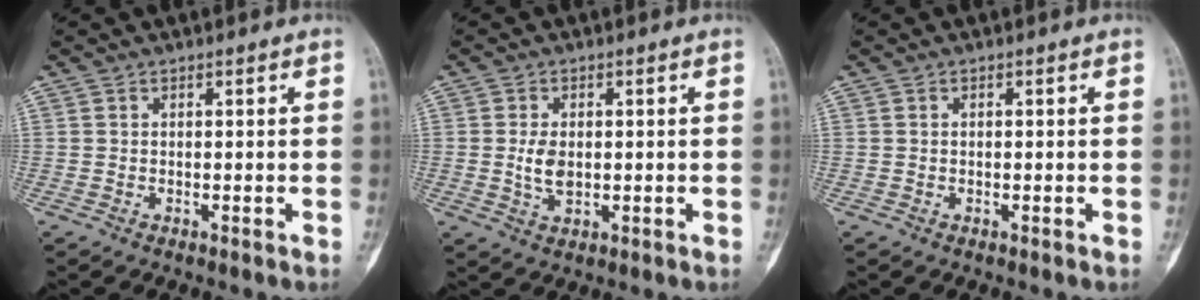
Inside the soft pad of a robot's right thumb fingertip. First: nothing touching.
{"total": 4.3, "force": [0.0, 2.6, 3.4], "torque": [-0.066, -0.004, 0.004]}
{"total": 0.0}